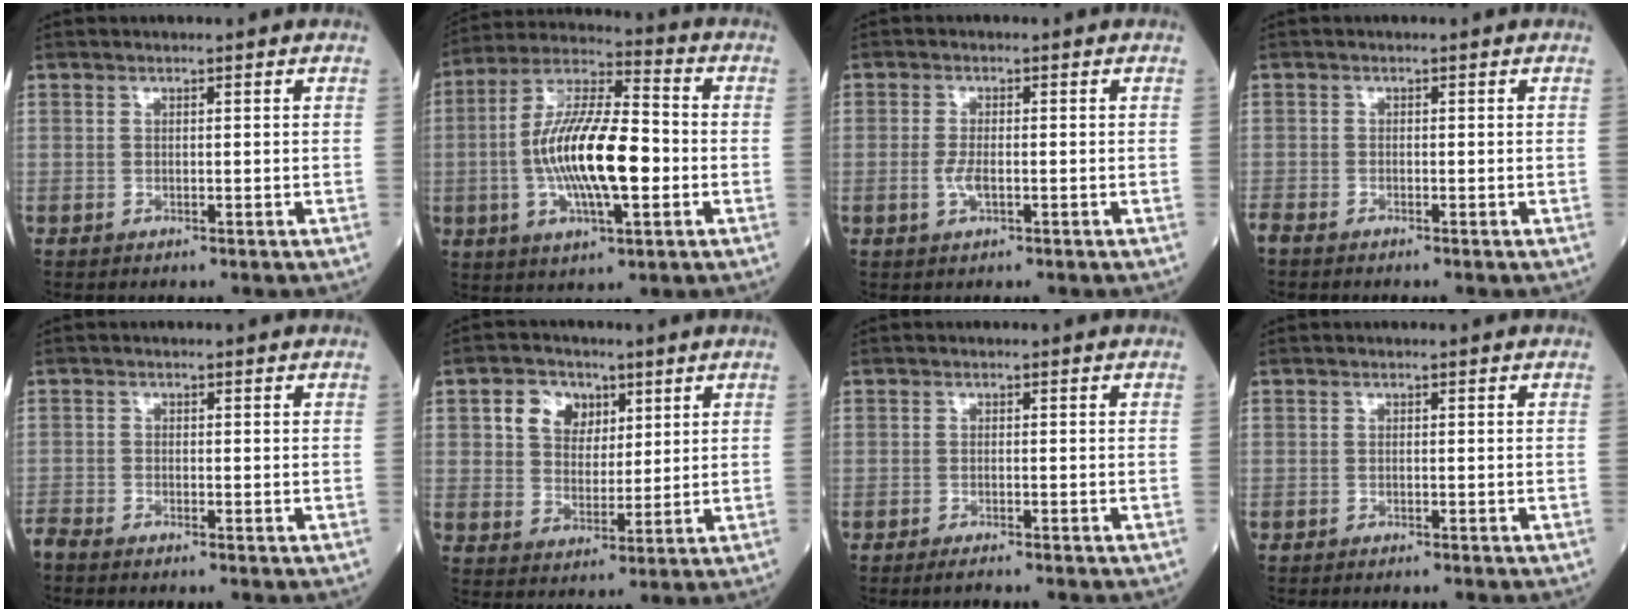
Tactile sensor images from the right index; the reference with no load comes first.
{"total": 16.1, "force": [-2.1, 4.2, 15.4], "torque": [-0.303, 0.007, -0.035]}
{"total": 2.4, "force": [-0.6, 0.6, 2.3], "torque": [-0.056, -0.002, -0.011]}
{"total": 2.5, "force": [-2.2, 0.2, 1.1], "torque": [-0.023, -0.004, -0.037]}
{"total": 3.0, "force": [-2.8, 0.0, 1.1], "torque": [-0.023, -0.007, -0.050]}
{"total": 6.7, "force": [2.9, 5.0, 3.4], "torque": [-0.064, 0.021, 0.058]}
{"total": 2.8, "force": [-2.4, -0.1, 1.4], "torque": [-0.021, -0.003, -0.030]}
{"total": 1.9, "force": [-1.7, 0.0, 0.9], "torque": [-0.013, 0.000, -0.019]}